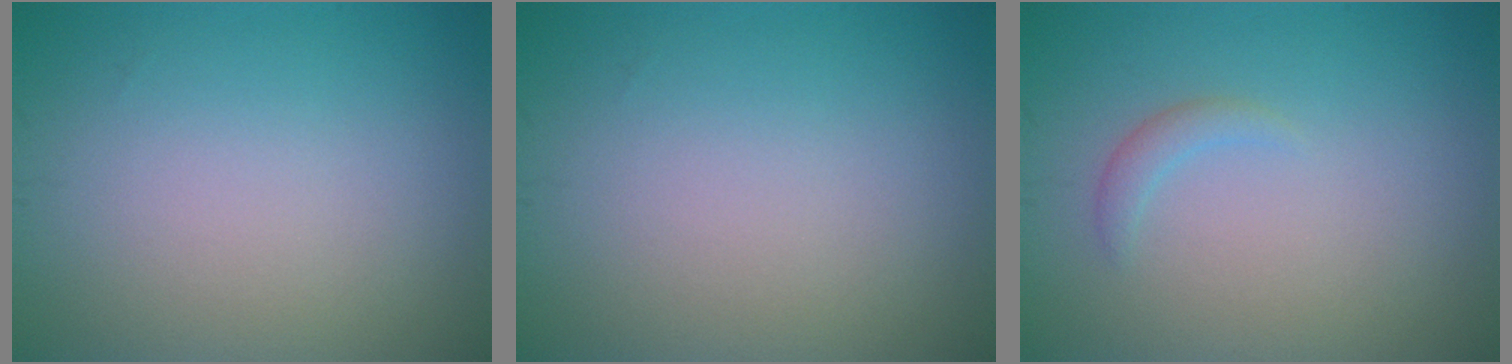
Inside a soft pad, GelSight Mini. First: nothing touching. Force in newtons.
{"total": 0.0}
{"total": 1.1, "press": 1.1, "slide": 0.1}